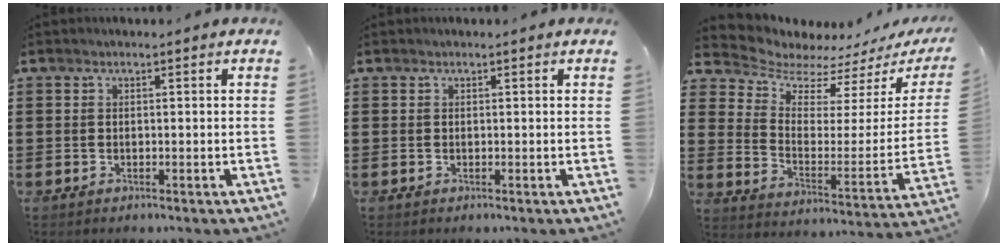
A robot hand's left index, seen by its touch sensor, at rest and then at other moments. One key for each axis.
{"total": 0.0}
{"total": 5.9, "fx": 5.6, "fy": 1.9, "fz": 0.1, "tx": -0.042, "ty": -0.051, "tz": 0.097}